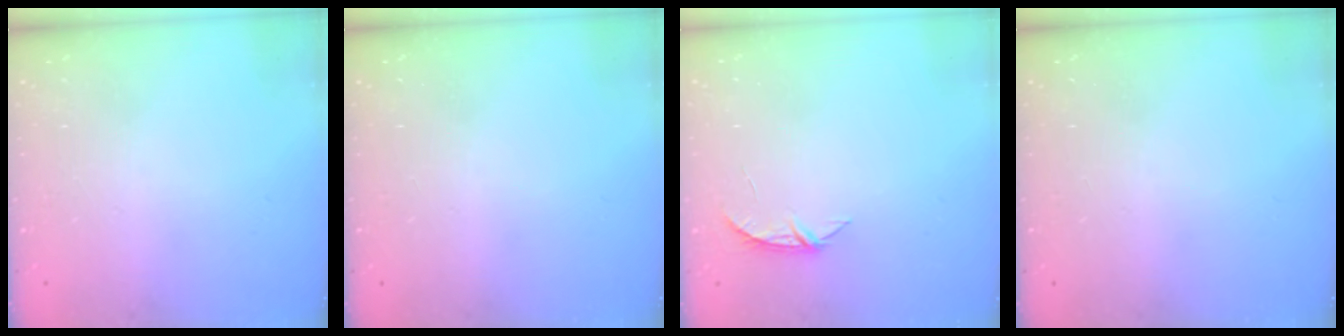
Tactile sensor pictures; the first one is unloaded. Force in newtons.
{"total": 0.0}
{"total": 4.2, "press": 4.2, "slide": 0.5}
{"total": 0.0}